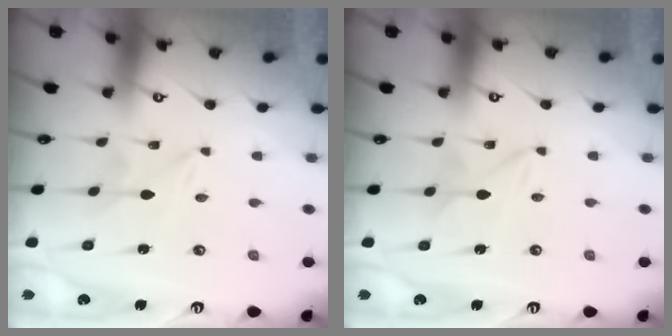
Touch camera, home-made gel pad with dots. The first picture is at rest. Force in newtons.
{"total": 2.5, "press": 2.5, "slide": 0.4}